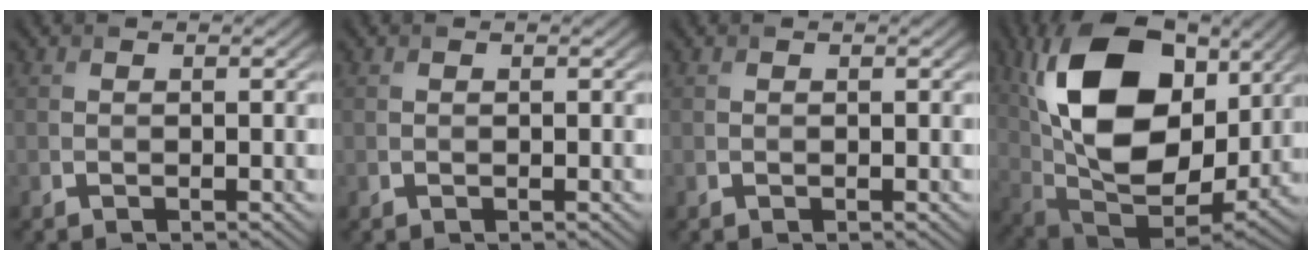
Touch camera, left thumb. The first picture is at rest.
{"total": 0.0}
{"total": 0.0}
{"total": 19.3, "force": [6.4, 11.4, 14.2], "torque": [-0.287, 0.030, 0.104]}